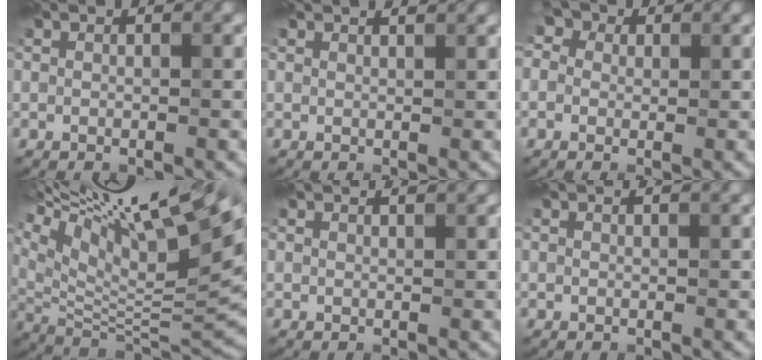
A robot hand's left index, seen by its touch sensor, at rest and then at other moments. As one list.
[{"total": 1.6, "force": [1.5, 0.3, 0.6], "torque": [-0.003, 0.000, 0.010]}, {"total": 4.8, "force": [2.1, 3.5, 2.5], "torque": [-0.032, 0.030, -0.009]}, {"total": 17.4, "force": [9.8, 4.2, 13.7], "torque": [-0.254, 0.033, 0.170]}, {"total": 1.3, "force": [1.2, 0.2, 0.5], "torque": [-0.002, -0.002, 0.008]}, {"total": 0.7, "force": [0.6, 0.0, 0.2], "torque": [-0.001, 0.000, 0.008]}]